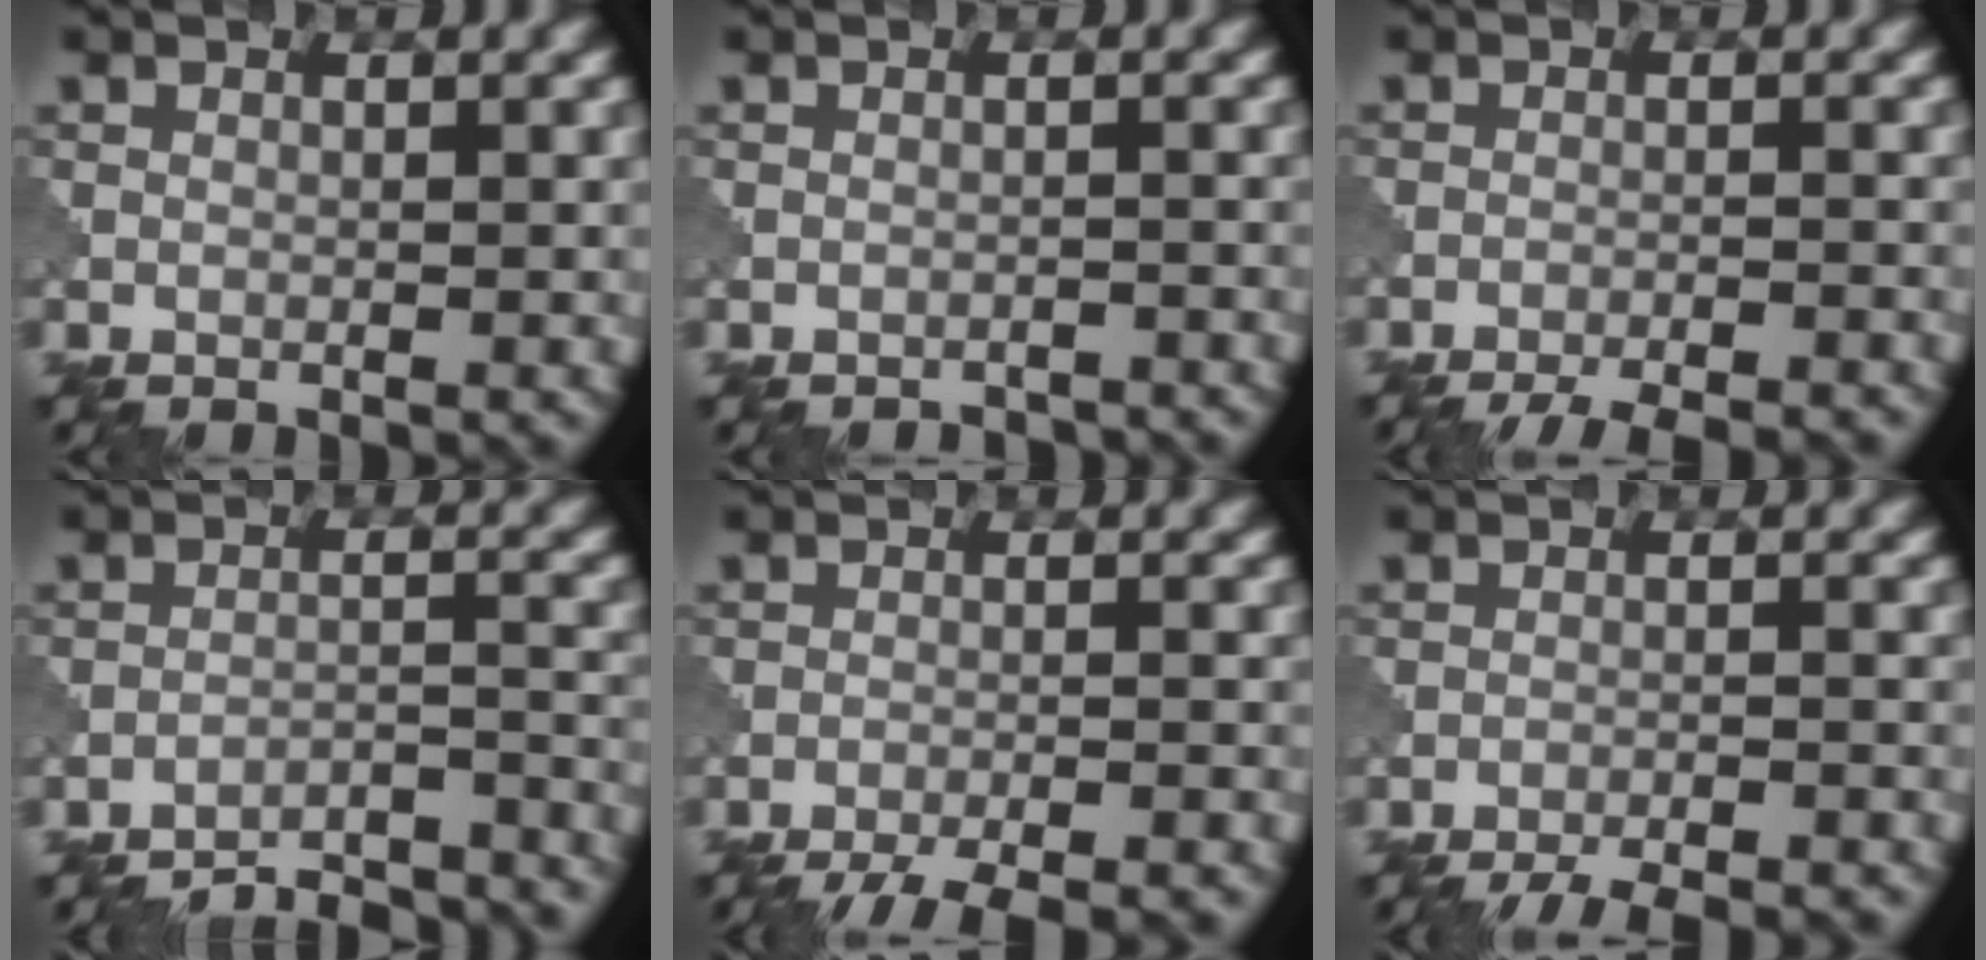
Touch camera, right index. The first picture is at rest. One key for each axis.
{"total": 2.4, "fx": -2.4, "fy": 0.3, "fz": 0.4, "tx": 0.000, "ty": -0.003, "tz": -0.033}
{"total": 6.8, "fx": -6.3, "fy": 1.1, "fz": 2.3, "tx": -0.026, "ty": -0.002, "tz": -0.091}
{"total": 13.9, "fx": -13.4, "fy": 2.7, "fz": 2.5, "tx": -0.017, "ty": 0.006, "tz": -0.162}
{"total": 7.6, "fx": -6.9, "fy": 1.2, "fz": 2.9, "tx": -0.040, "ty": -0.007, "tz": -0.102}
{"total": 7.7, "fx": -7.2, "fy": 1.3, "fz": 2.4, "tx": -0.027, "ty": 0.000, "tz": -0.102}